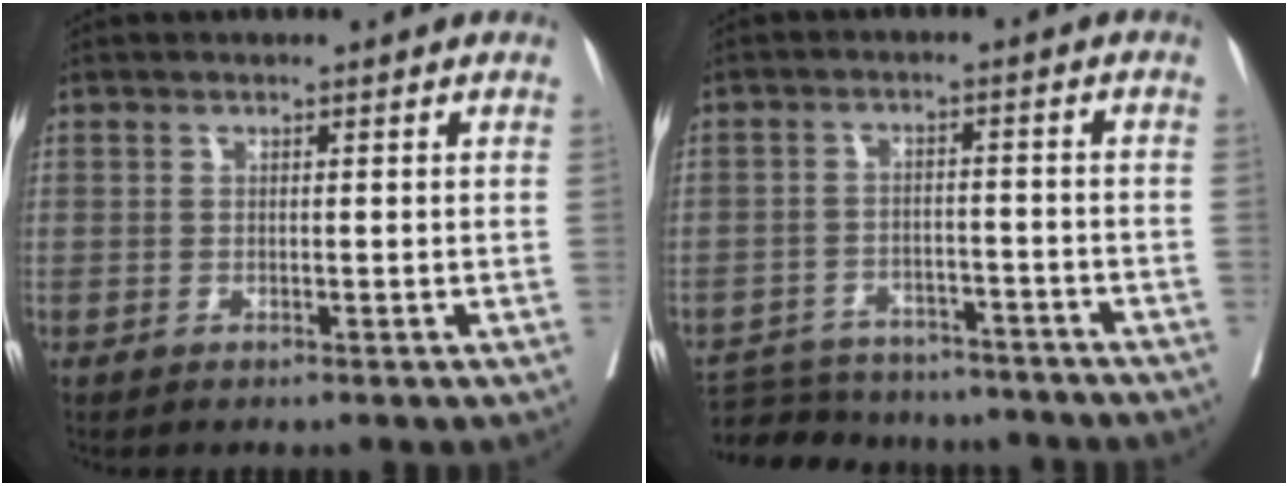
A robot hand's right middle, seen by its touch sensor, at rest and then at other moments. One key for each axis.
{"total": 16.9, "fx": -14.9, "fy": 6.0, "fz": 5.2, "tx": -0.120, "ty": 0.003, "tz": -0.199}